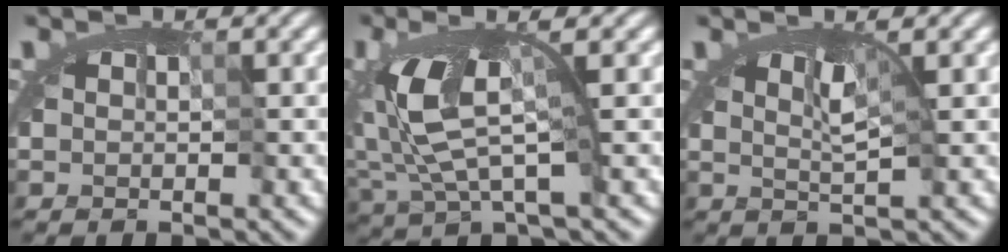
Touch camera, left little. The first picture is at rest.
{"total": 4.0, "force": [-0.7, 1.0, 3.8], "torque": [-0.091, -0.014, -0.014]}
{"total": 1.8, "force": [1.0, 0.3, 1.4], "torque": [-0.024, 0.004, 0.007]}